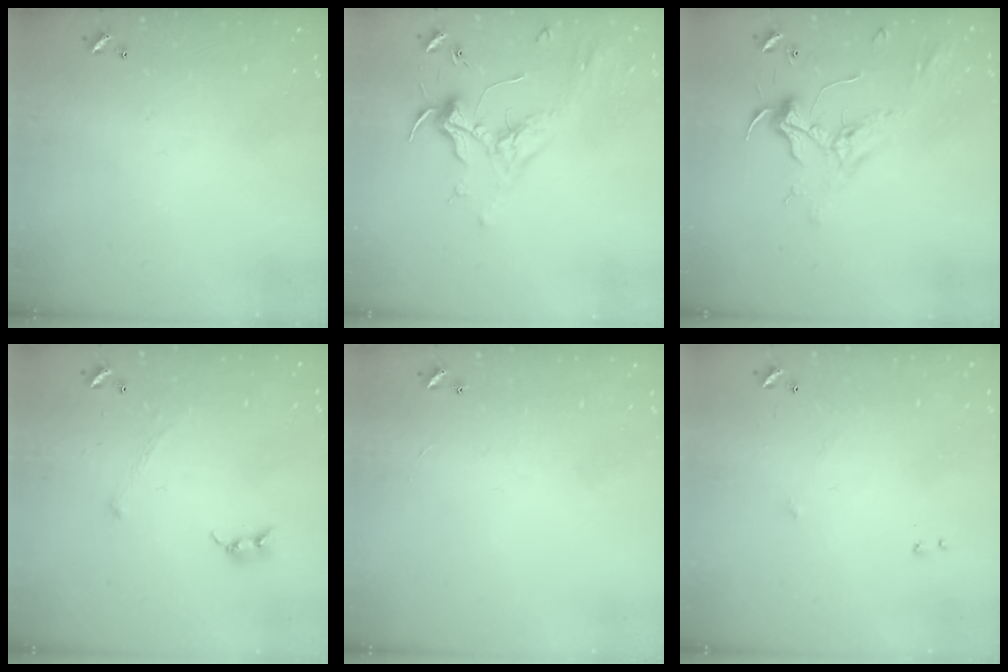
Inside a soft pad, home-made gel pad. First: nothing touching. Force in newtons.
{"total": 2.0, "press": 1.9, "slide": 0.7}
{"total": 2.4, "press": 2.3, "slide": 0.8}
{"total": 0.6, "press": 0.6, "slide": 0.3}
{"total": 1.2, "press": 1.1, "slide": 0.4}
{"total": 6.0, "press": 5.9, "slide": 0.8}